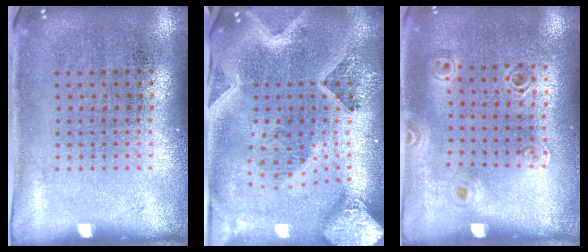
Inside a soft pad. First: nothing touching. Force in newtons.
{"total": 4.3, "press": 3.3, "slide": 2.7}
{"total": 1.0, "press": 1.0, "slide": 0.1}